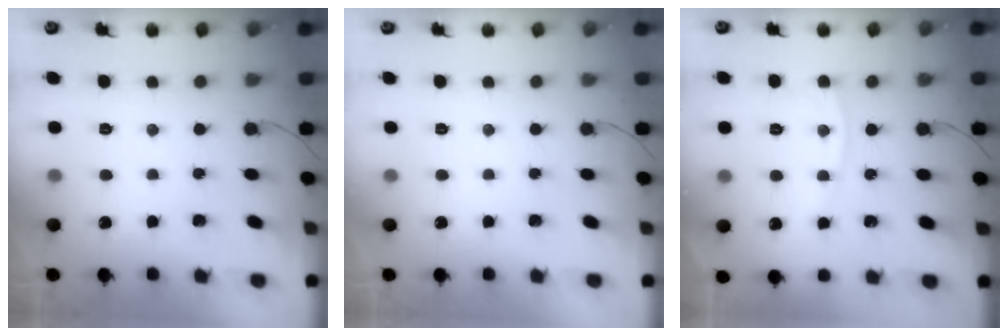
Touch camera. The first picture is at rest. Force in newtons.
{"total": 0.0}
{"total": 7.3, "press": 7.2, "slide": 0.9}